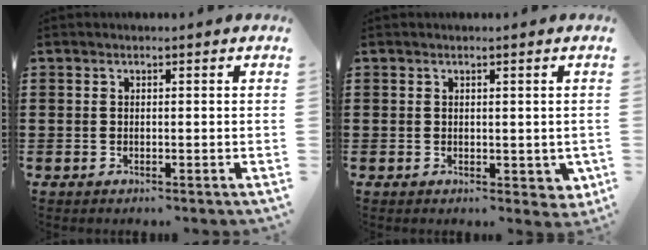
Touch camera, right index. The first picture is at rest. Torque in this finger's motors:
{"motor_torque": [0.09, 0.12, 0.05, 0.02]}